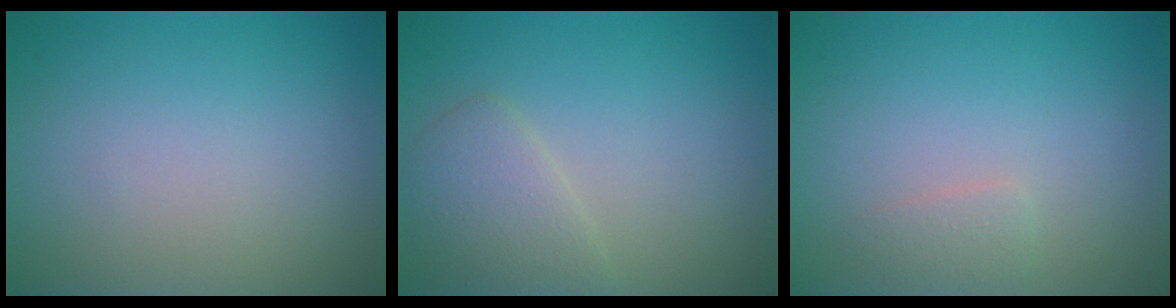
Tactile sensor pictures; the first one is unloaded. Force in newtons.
{"total": 2.7, "press": 2.7, "slide": 0.1}
{"total": 1.0, "press": 1.0, "slide": 0.1}